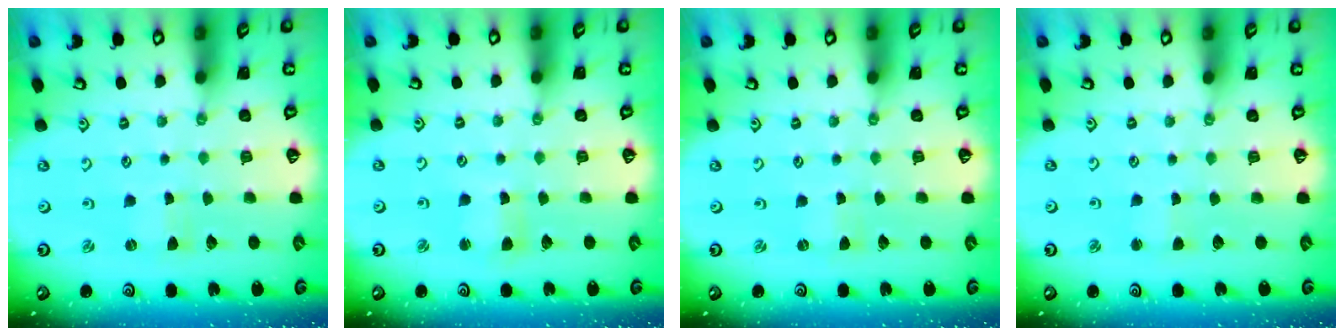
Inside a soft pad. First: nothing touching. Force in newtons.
{"total": 2.7, "press": 2.7, "slide": 0.2}
{"total": 0.0}
{"total": 1.2, "press": 1.2, "slide": 0.2}